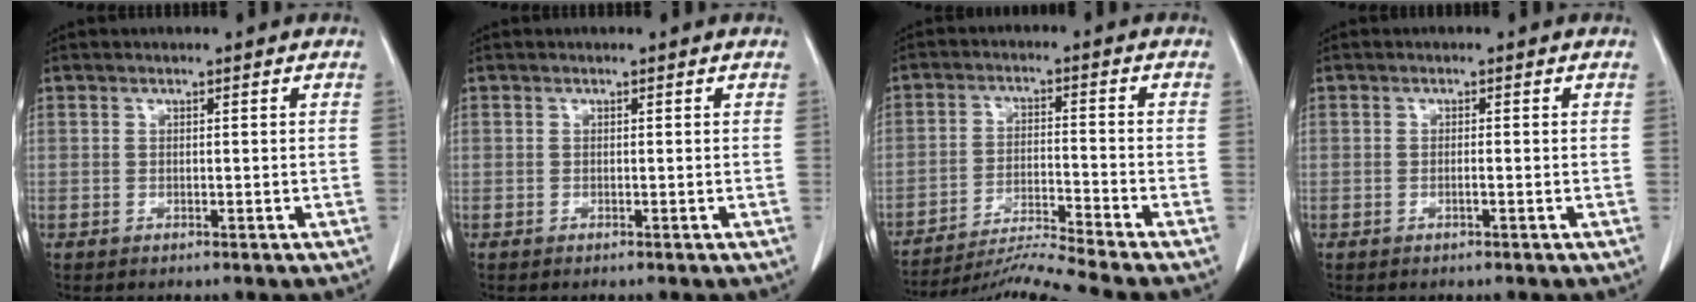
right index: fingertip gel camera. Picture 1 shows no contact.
{"total": 0.0}
{"total": 9.7, "force": [-8.8, -3.4, 2.0], "torque": [-0.027, -0.013, -0.156]}
{"total": 0.6, "force": [-0.3, -0.1, 0.5], "torque": [-0.010, 0.001, -0.004]}